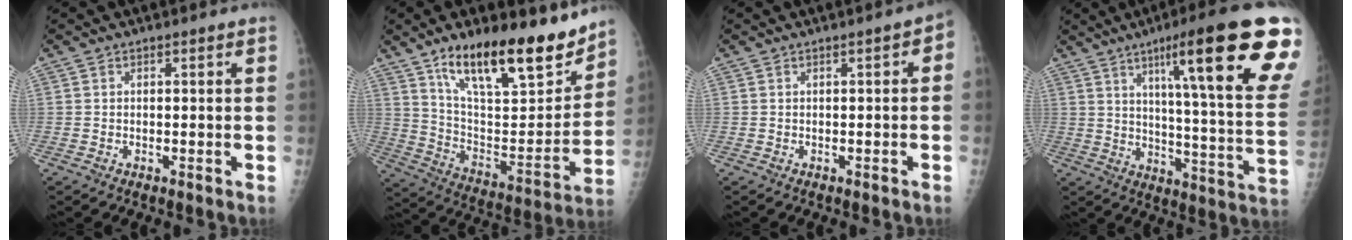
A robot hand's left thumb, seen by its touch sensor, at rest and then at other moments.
{"total": 23.6, "force": [16.4, 7.7, 15.1], "torque": [-0.194, -0.073, 0.274]}
{"total": 2.0, "force": [-0.1, 0.9, 1.7], "torque": [-0.007, 0.012, -0.009]}
{"total": 25.8, "force": [12.8, 2.8, 22.2], "torque": [-0.287, -0.037, 0.183]}